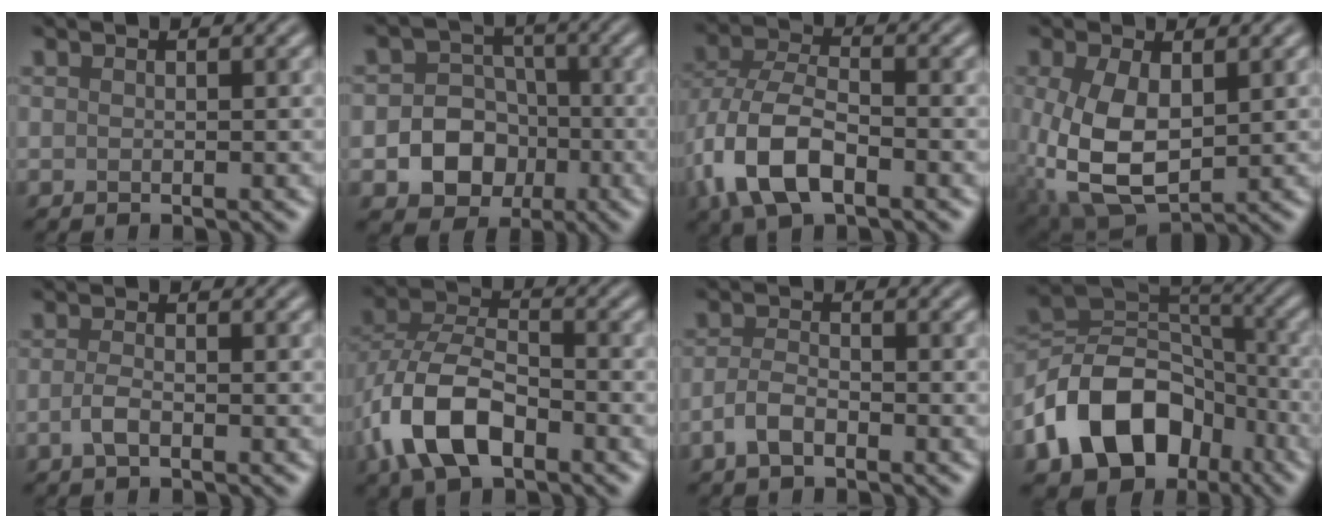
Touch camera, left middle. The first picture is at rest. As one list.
[{"total": 6.6, "force": [-1.9, 5.7, 2.8], "torque": [-0.022, 0.003, -0.052]}, {"total": 8.2, "force": [-3.2, 4.4, 6.1], "torque": [-0.140, -0.004, -0.073]}, {"total": 7.7, "force": [-0.3, 4.5, 6.3], "torque": [-0.157, -0.013, 0.005]}, {"total": 1.6, "force": [-0.6, 0.6, 1.3], "torque": [-0.030, 0.000, -0.016]}, {"total": 8.4, "force": [-3.4, 4.6, 6.1], "torque": [-0.130, 0.003, -0.075]}, {"total": 2.3, "force": [-1.2, 1.0, 1.6], "torque": [-0.034, 0.003, -0.029]}, {"total": 12.3, "force": [-5.8, 8.5, 6.7], "torque": [-0.124, 0.004, -0.114]}]